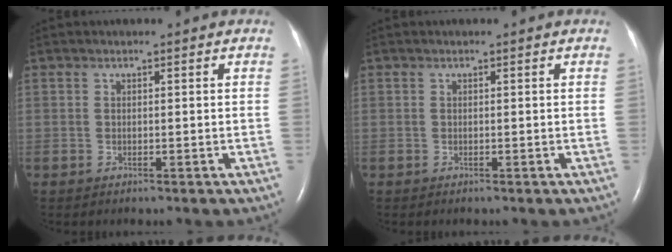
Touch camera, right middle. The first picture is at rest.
{"total": 0.0}